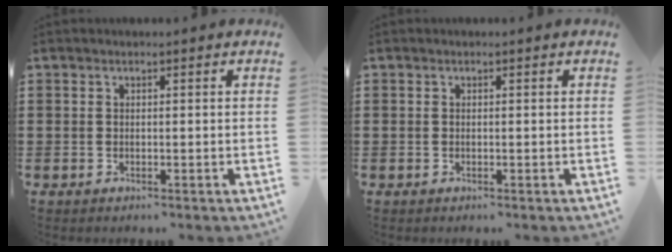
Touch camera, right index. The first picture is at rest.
{"total": 0.0}